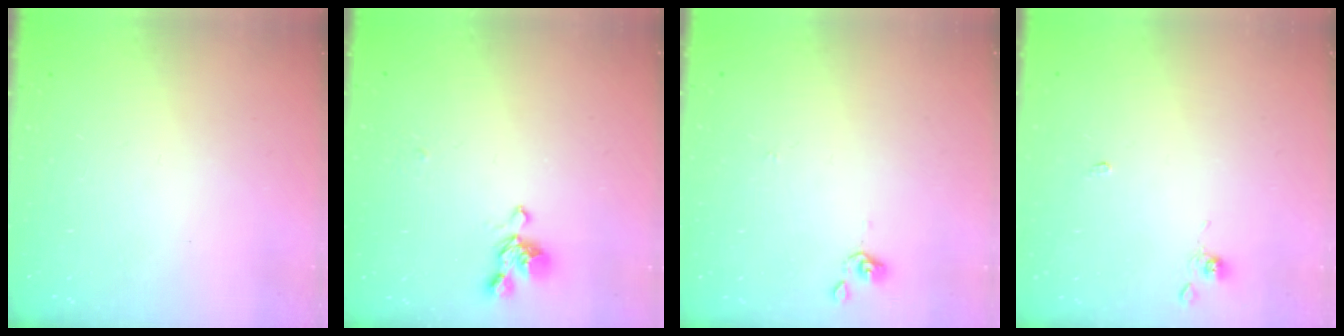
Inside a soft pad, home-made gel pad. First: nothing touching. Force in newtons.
{"total": 2.0, "press": 1.8, "slide": 0.8}
{"total": 0.0}
{"total": 0.0}